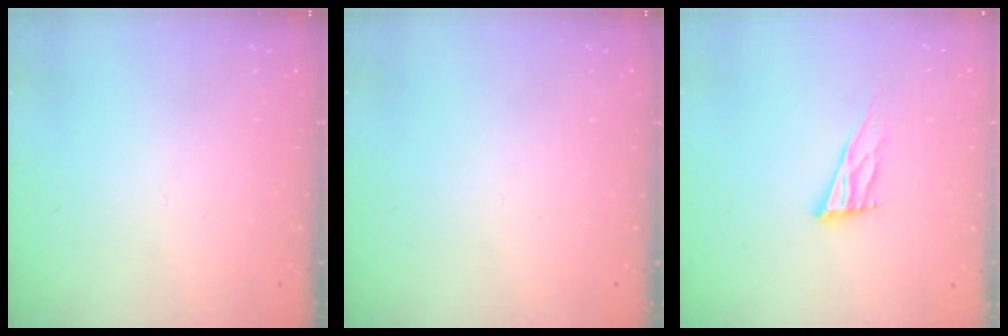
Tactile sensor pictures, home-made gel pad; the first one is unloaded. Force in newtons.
{"total": 0.0}
{"total": 11.0, "press": 10.7, "slide": 2.6}